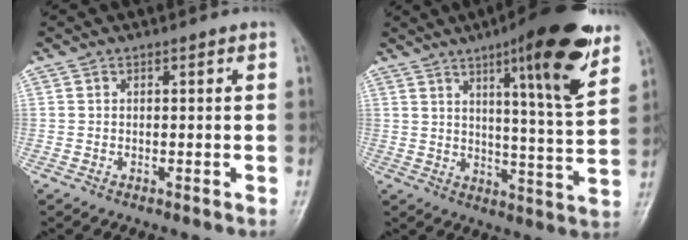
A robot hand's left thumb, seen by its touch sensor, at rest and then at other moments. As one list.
[{"total": 17.6, "force": [9.9, 2.7, 14.2], "torque": [-0.180, -0.054, 0.143]}]